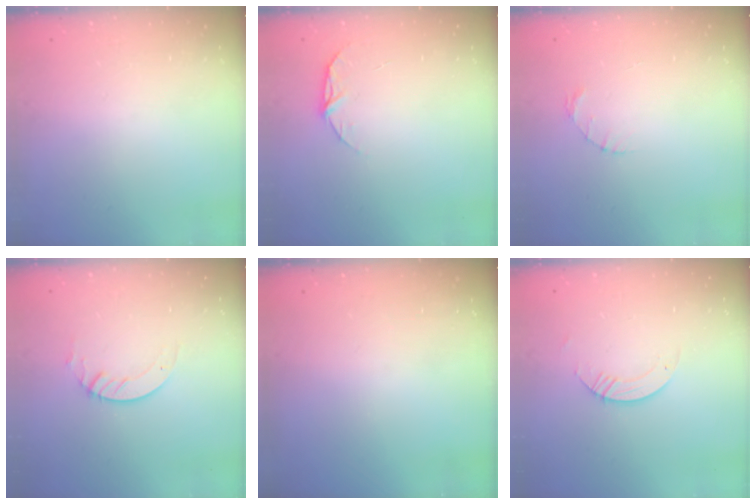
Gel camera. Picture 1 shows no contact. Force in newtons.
{"total": 6.6, "press": 6.5, "slide": 0.6}
{"total": 1.4, "press": 1.4, "slide": 0.2}
{"total": 3.6, "press": 3.6, "slide": 0.3}
{"total": 0.0}
{"total": 3.2, "press": 3.2, "slide": 0.3}